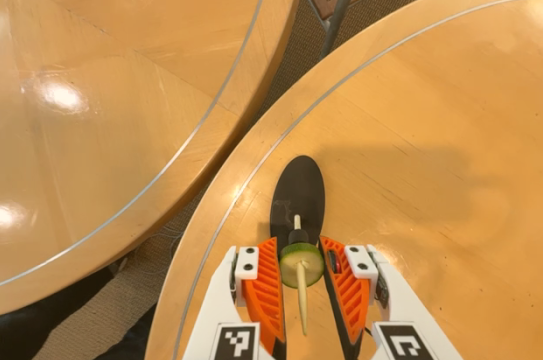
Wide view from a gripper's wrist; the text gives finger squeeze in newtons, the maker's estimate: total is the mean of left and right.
{"total": 10.5, "left": 10.5, "right": 10.5}